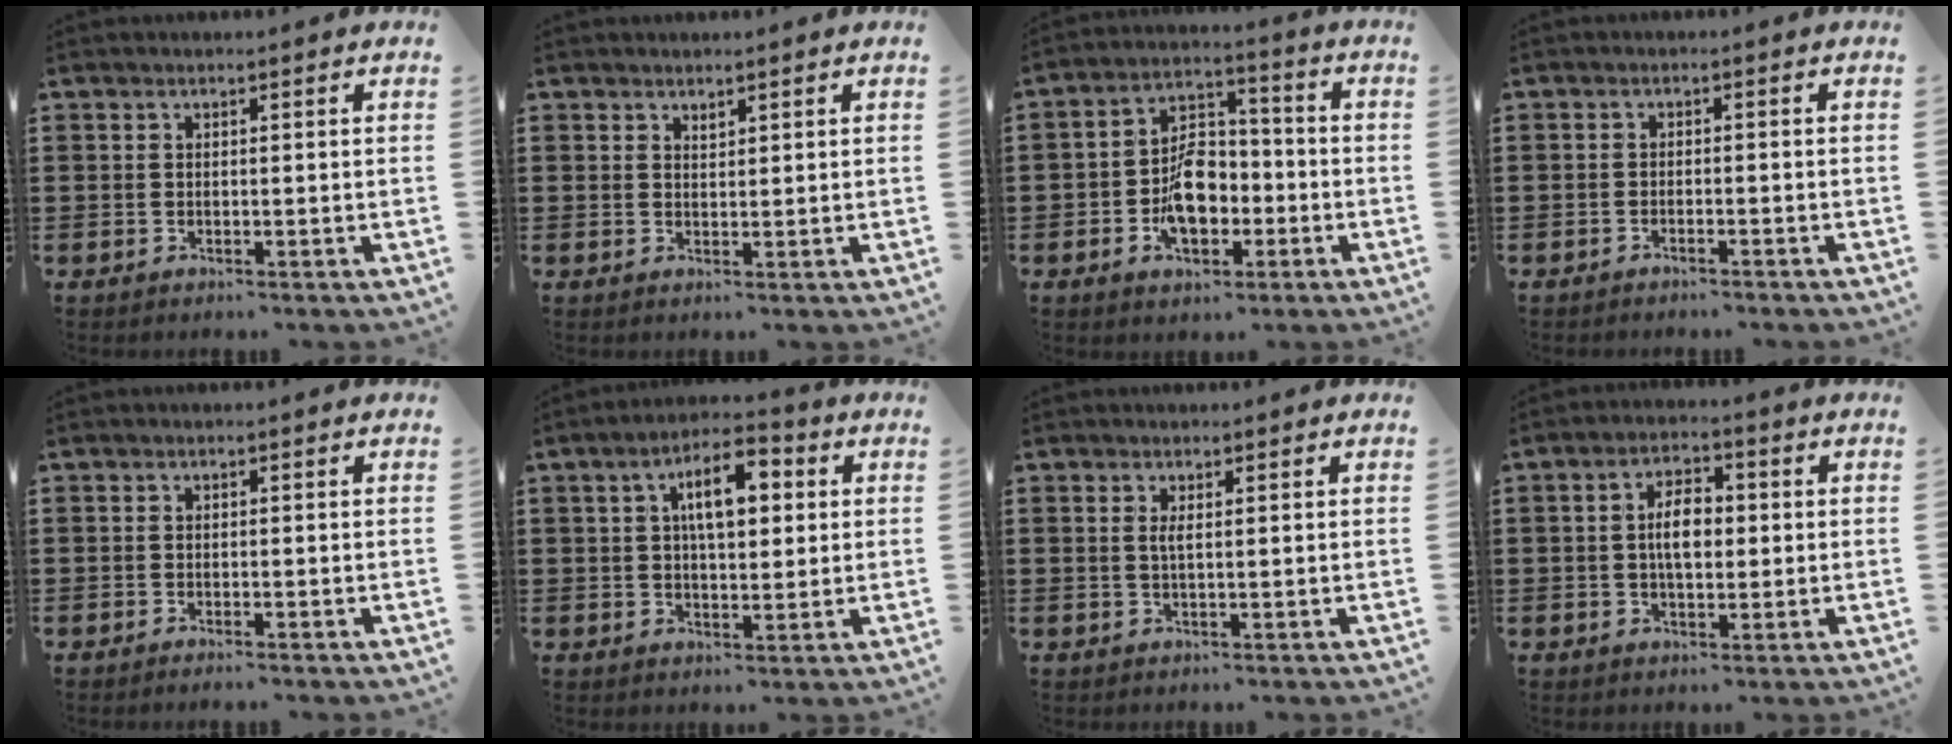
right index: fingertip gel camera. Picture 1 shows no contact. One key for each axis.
{"total": 1.0, "fx": 1.0, "fy": 0.3, "fz": 0.1, "tx": -0.003, "ty": 0.000, "tz": 0.019}
{"total": 8.4, "fx": -2.3, "fy": 5.0, "fz": 6.4, "tx": -0.121, "ty": 0.009, "tz": -0.043}
{"total": 1.3, "fx": -1.3, "fy": 0.0, "fz": 0.2, "tx": -0.007, "ty": -0.001, "tz": -0.026}
{"total": 0.7, "fx": -0.6, "fy": 0.0, "fz": 0.3, "tx": -0.008, "ty": -0.003, "tz": -0.012}
{"total": 7.9, "fx": 1.9, "fy": 3.4, "fz": 6.9, "tx": -0.116, "ty": 0.006, "tz": 0.023}
{"total": 1.3, "fx": 0.3, "fy": 0.2, "fz": 1.3, "tx": -0.027, "ty": 0.001, "tz": 0.005}
{"total": 5.1, "fx": 0.1, "fy": 2.4, "fz": 4.4, "tx": -0.080, "ty": 0.006, "tz": -0.003}